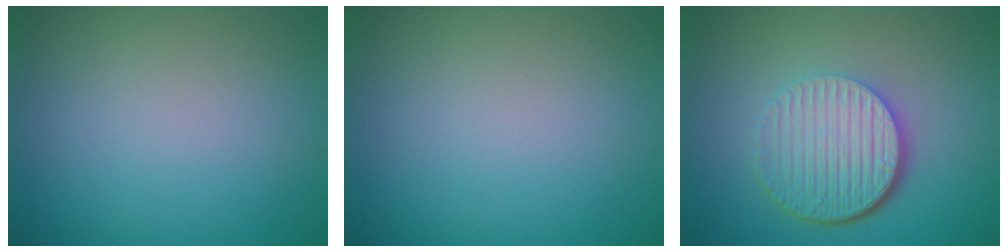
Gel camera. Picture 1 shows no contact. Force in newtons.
{"total": 0.0}
{"total": 6.7, "press": 4.4, "slide": 5.0}